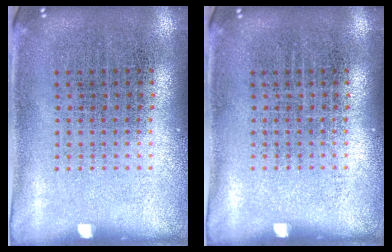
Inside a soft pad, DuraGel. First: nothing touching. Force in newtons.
{"total": 0.0}